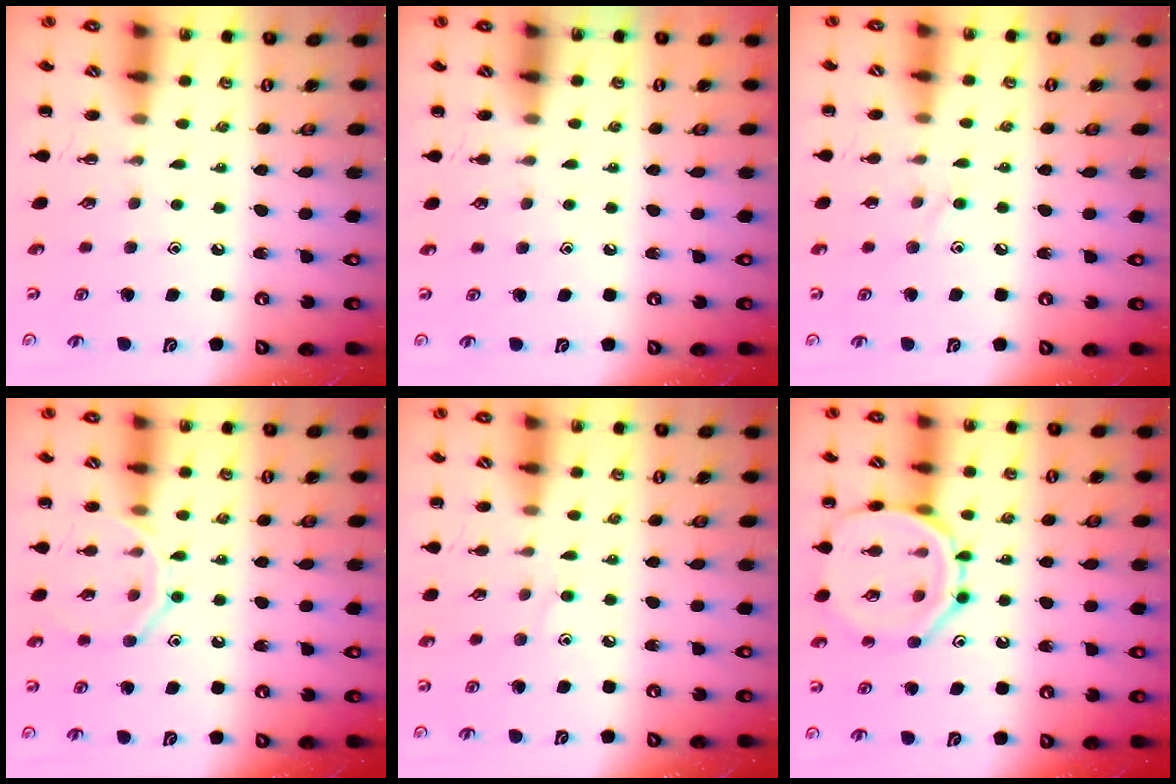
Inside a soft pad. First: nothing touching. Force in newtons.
{"total": 0.9, "press": 0.9, "slide": 0.2}
{"total": 6.2, "press": 5.8, "slide": 2.2}
{"total": 10.6, "press": 10.5, "slide": 1.5}
{"total": 5.3, "press": 5.0, "slide": 1.9}
{"total": 13.5, "press": 13.4, "slide": 1.2}